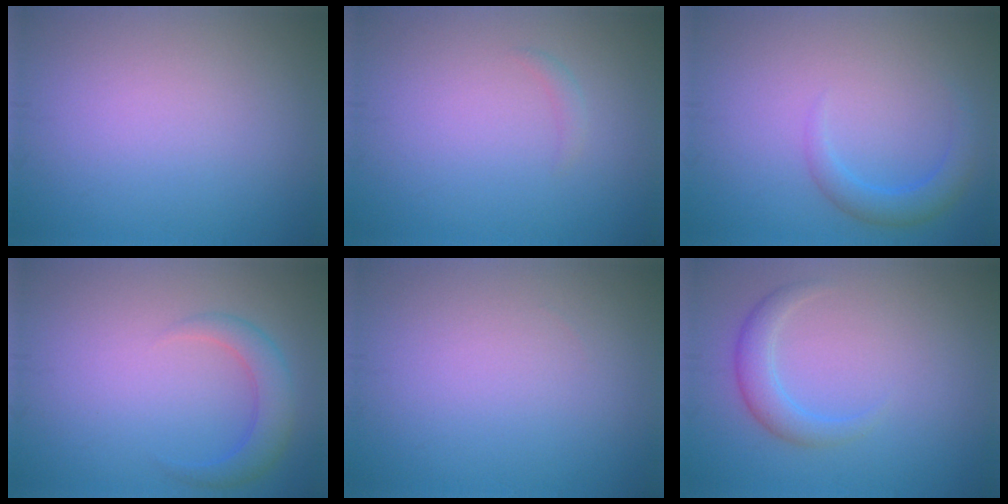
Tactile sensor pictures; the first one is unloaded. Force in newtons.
{"total": 0.7, "press": 0.7, "slide": 0.0}
{"total": 2.4, "press": 2.4, "slide": 0.1}
{"total": 2.9, "press": 2.9, "slide": 0.2}
{"total": 0.0}
{"total": 2.4, "press": 2.4, "slide": 0.1}